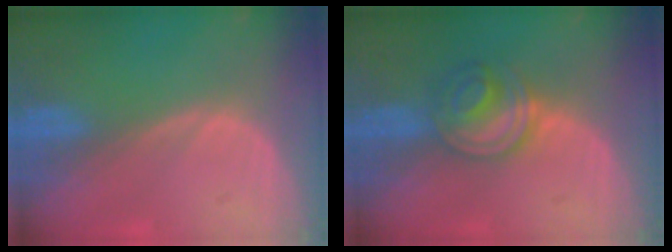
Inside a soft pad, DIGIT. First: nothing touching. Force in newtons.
{"total": 6.0, "press": 5.4, "slide": 2.6}